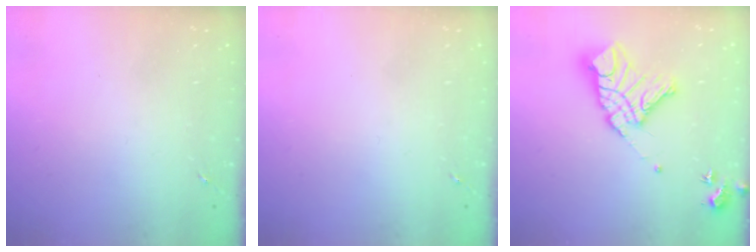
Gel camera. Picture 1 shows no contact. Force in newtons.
{"total": 0.0}
{"total": 16.3, "press": 16.2, "slide": 2.0}